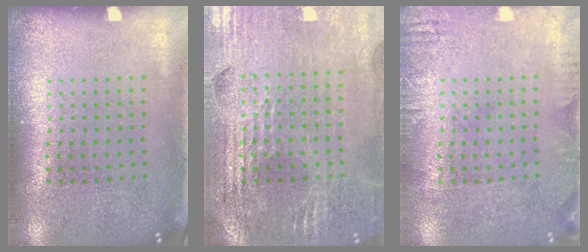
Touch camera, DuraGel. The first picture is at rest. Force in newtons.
{"total": 2.8, "press": 2.8, "slide": 0.4}
{"total": 1.7, "press": 1.7, "slide": 0.2}